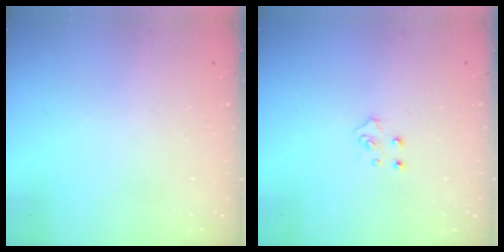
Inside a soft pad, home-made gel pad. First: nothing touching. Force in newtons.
{"total": 4.1, "press": 4.1, "slide": 0.5}